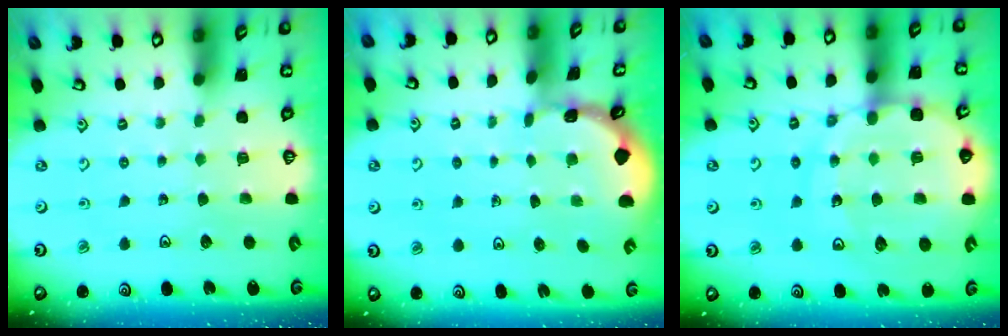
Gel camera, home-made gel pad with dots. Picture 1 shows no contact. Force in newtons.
{"total": 0.5, "press": 0.5, "slide": 0.2}
{"total": 16.4, "press": 16.1, "slide": 3.1}